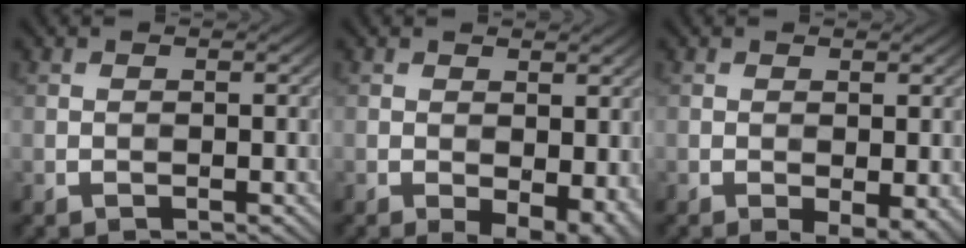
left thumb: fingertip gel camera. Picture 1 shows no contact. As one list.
[{"total": 5.6, "force": [-1.4, 3.2, 4.4], "torque": [-0.062, -0.018, -0.011]}, {"total": 3.5, "force": [-1.2, 1.5, 2.9], "torque": [-0.044, -0.008, -0.015]}]